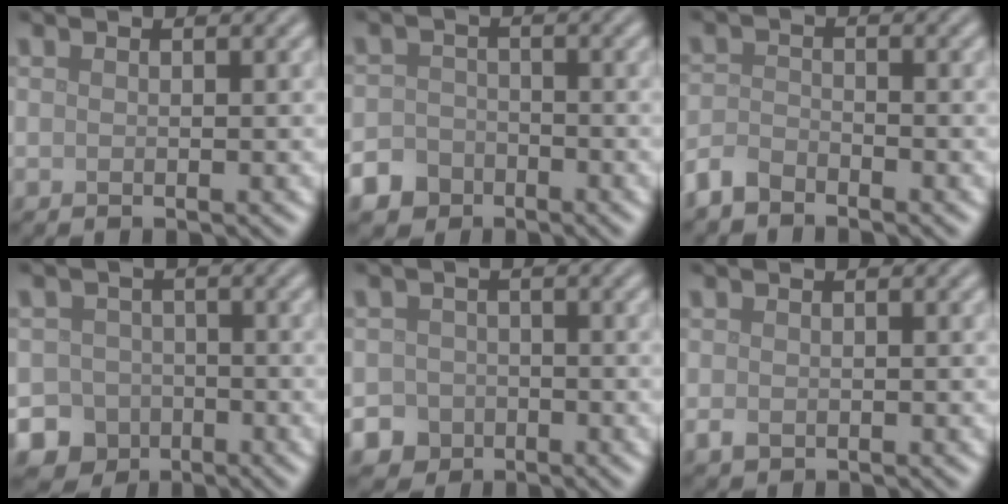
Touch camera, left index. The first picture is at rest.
{"total": 4.8, "force": [-3.2, 3.4, 0.8], "torque": [0.006, -0.008, -0.059]}
{"total": 2.2, "force": [-2.0, 0.9, 0.6], "torque": [-0.012, 0.001, -0.048]}
{"total": 7.5, "force": [-4.2, 6.1, 1.0], "torque": [0.006, -0.026, -0.082]}
{"total": 3.9, "force": [-2.2, 3.2, 0.4], "torque": [0.021, -0.003, -0.041]}
{"total": 1.0, "force": [-0.4, 0.7, 0.5], "torque": [-0.010, -0.004, -0.008]}